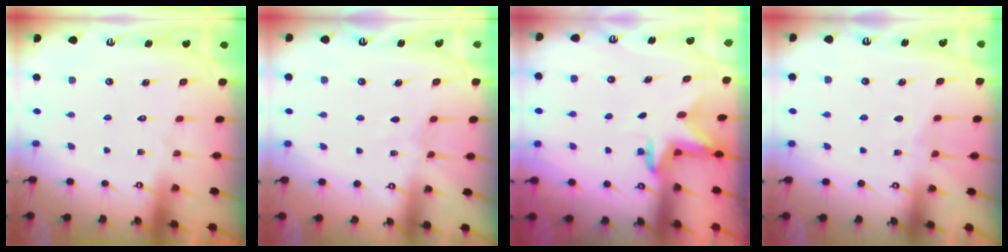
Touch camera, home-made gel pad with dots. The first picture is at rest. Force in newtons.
{"total": 3.3, "press": 3.3, "slide": 0.4}
{"total": 3.3, "press": 3.3, "slide": 0.5}
{"total": 3.6, "press": 3.5, "slide": 0.5}